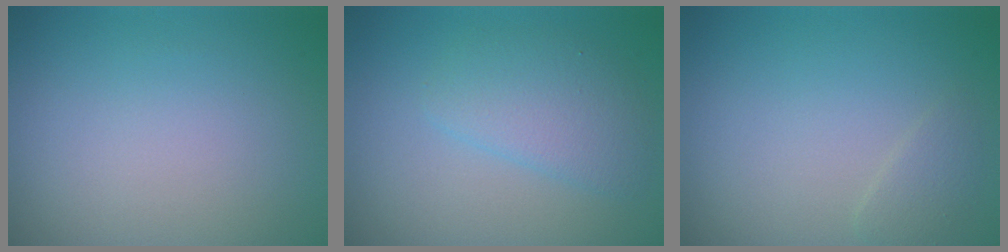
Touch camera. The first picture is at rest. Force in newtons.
{"total": 3.3, "press": 3.3, "slide": 0.1}
{"total": 1.1, "press": 1.1, "slide": 0.1}